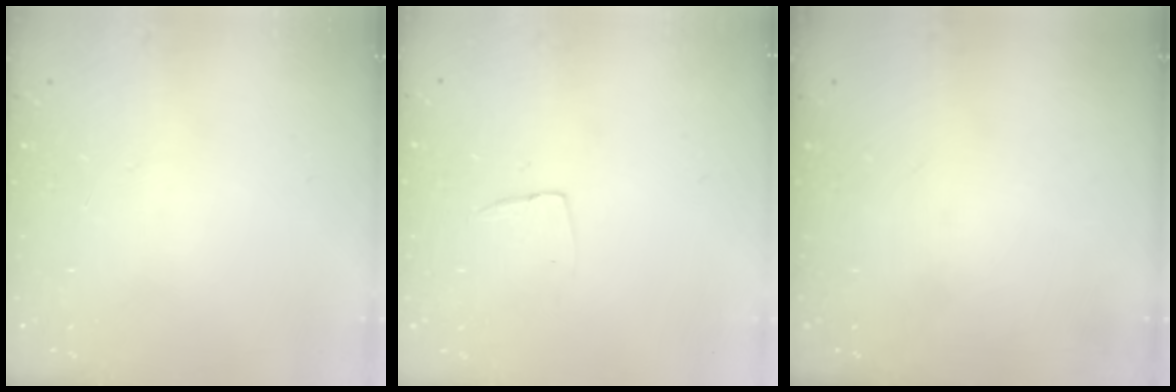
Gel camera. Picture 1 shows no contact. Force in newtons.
{"total": 4.0, "press": 4.0, "slide": 0.2}
{"total": 0.0}